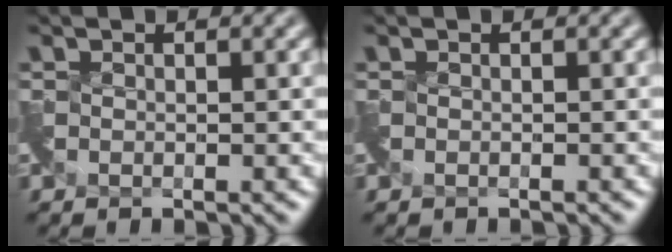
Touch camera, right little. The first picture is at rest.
{"total": 0.5, "force": [-0.5, 0.1, 0.1], "torque": [-0.003, -0.010, -0.010]}